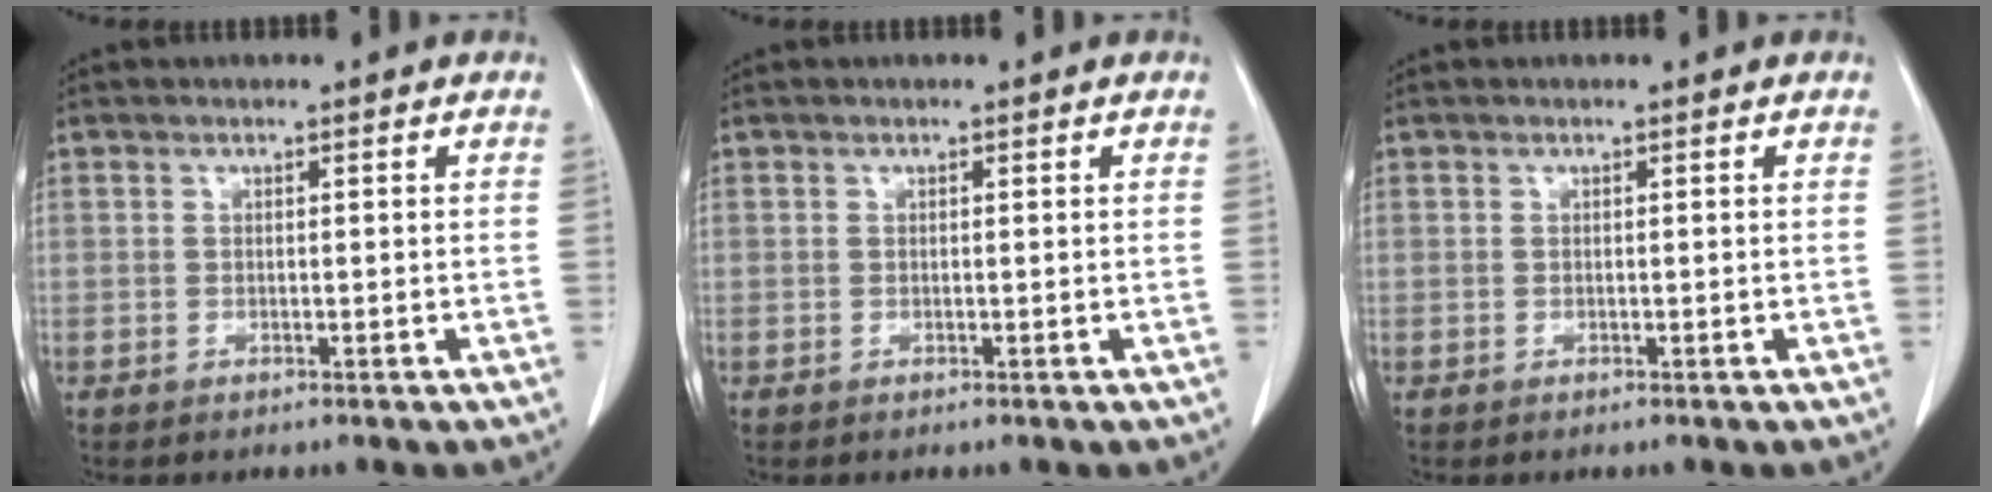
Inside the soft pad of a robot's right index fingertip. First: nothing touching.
{"total": 0.0}
{"total": 0.0}